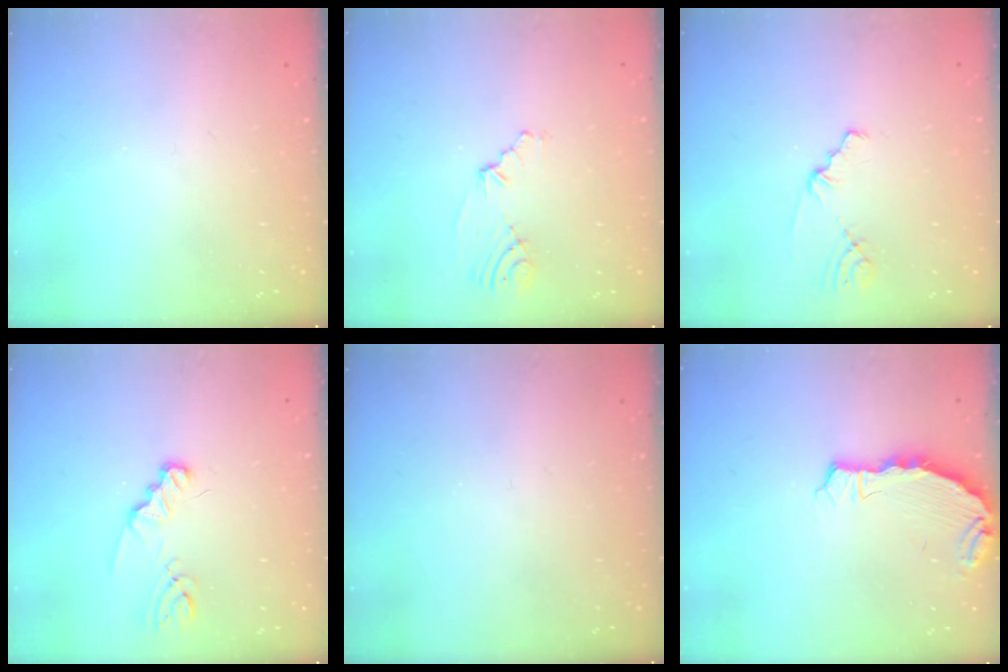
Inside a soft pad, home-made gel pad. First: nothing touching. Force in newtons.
{"total": 4.8, "press": 1.7, "slide": 4.5}
{"total": 0.9, "press": 0.9, "slide": 0.2}
{"total": 2.7, "press": 2.7, "slide": 0.4}
{"total": 0.0}
{"total": 4.9, "press": 4.4, "slide": 2.2}